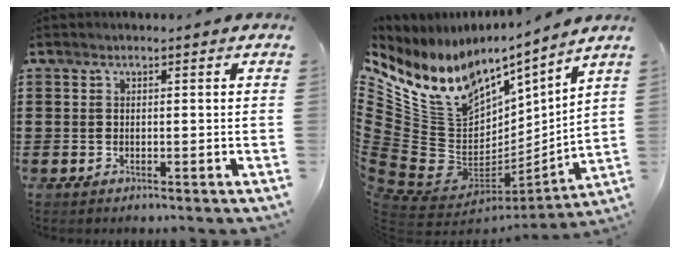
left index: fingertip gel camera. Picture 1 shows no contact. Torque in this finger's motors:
{"motor_torque": [2.14, 0.00, 0.68, 0.10]}